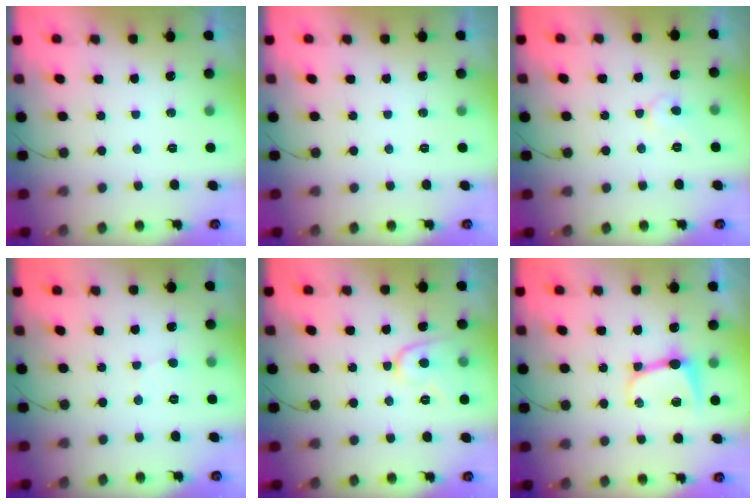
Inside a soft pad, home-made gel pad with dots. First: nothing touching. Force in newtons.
{"total": 0.0}
{"total": 5.3, "press": 5.3, "slide": 0.4}
{"total": 1.6, "press": 1.6, "slide": 0.1}
{"total": 8.4, "press": 8.3, "slide": 1.0}
{"total": 8.3, "press": 8.3, "slide": 0.7}